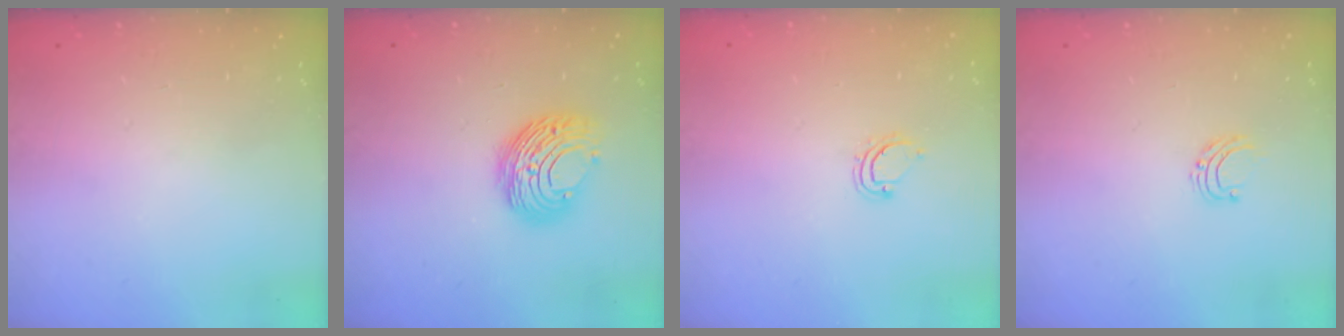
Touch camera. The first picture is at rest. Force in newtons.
{"total": 11.0, "press": 11.0, "slide": 0.4}
{"total": 4.2, "press": 4.2, "slide": 0.4}
{"total": 4.9, "press": 4.9, "slide": 0.5}